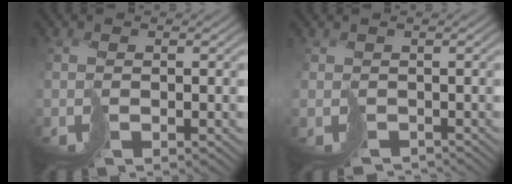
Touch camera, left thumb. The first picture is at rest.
{"total": 2.0, "force": [-1.8, 0.9, -0.2], "torque": [0.014, -0.008, -0.024]}